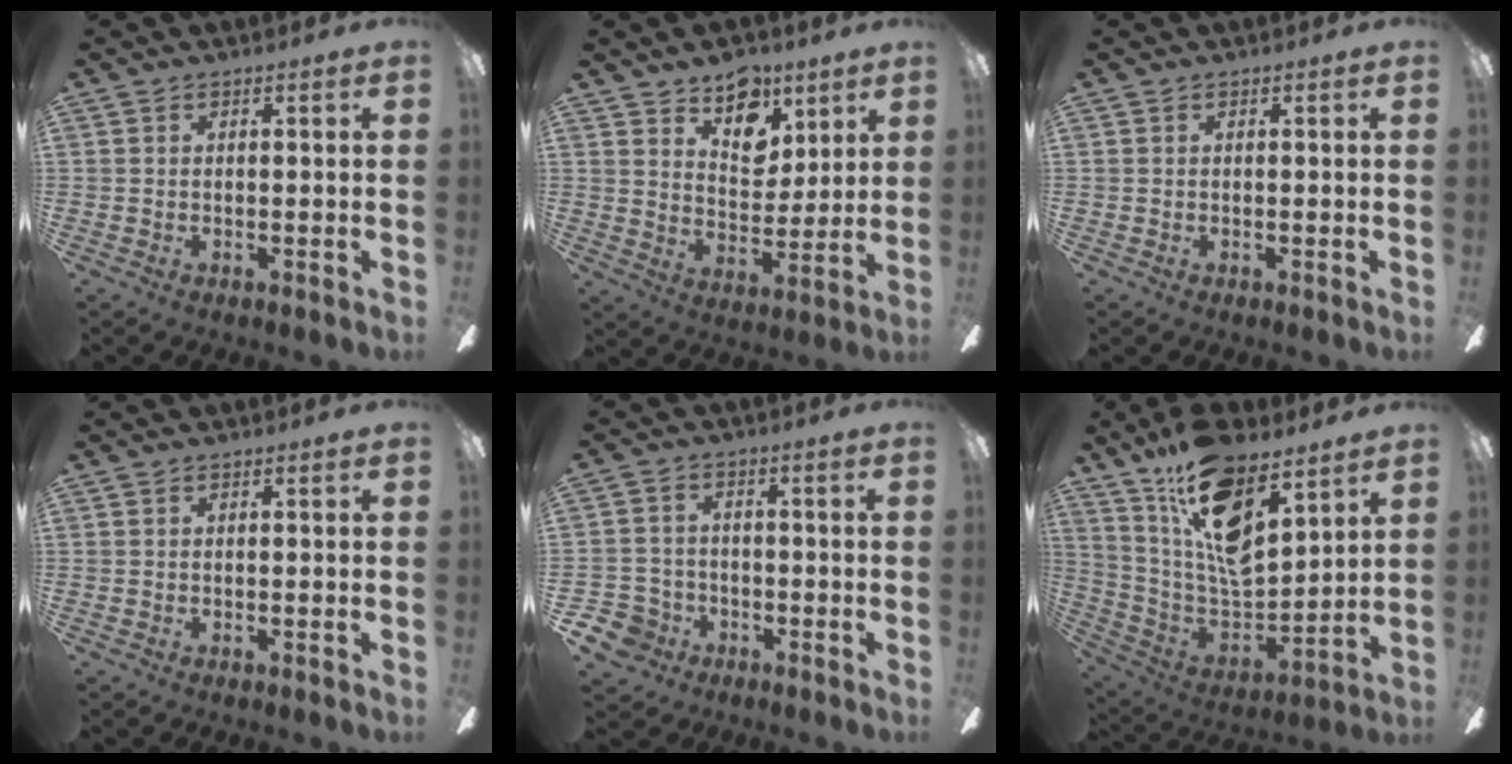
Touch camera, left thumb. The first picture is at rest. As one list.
[{"total": 11.3, "force": [7.7, 6.7, 4.8], "torque": [-0.057, -0.048, 0.141]}, {"total": 0.0}, {"total": 0.0}, {"total": 5.6, "force": [-2.3, 5.1, 0.9], "torque": [-0.040, 0.020, -0.044]}, {"total": 18.2, "force": [11.5, 7.4, 12.0], "torque": [-0.221, -0.074, 0.204]}]